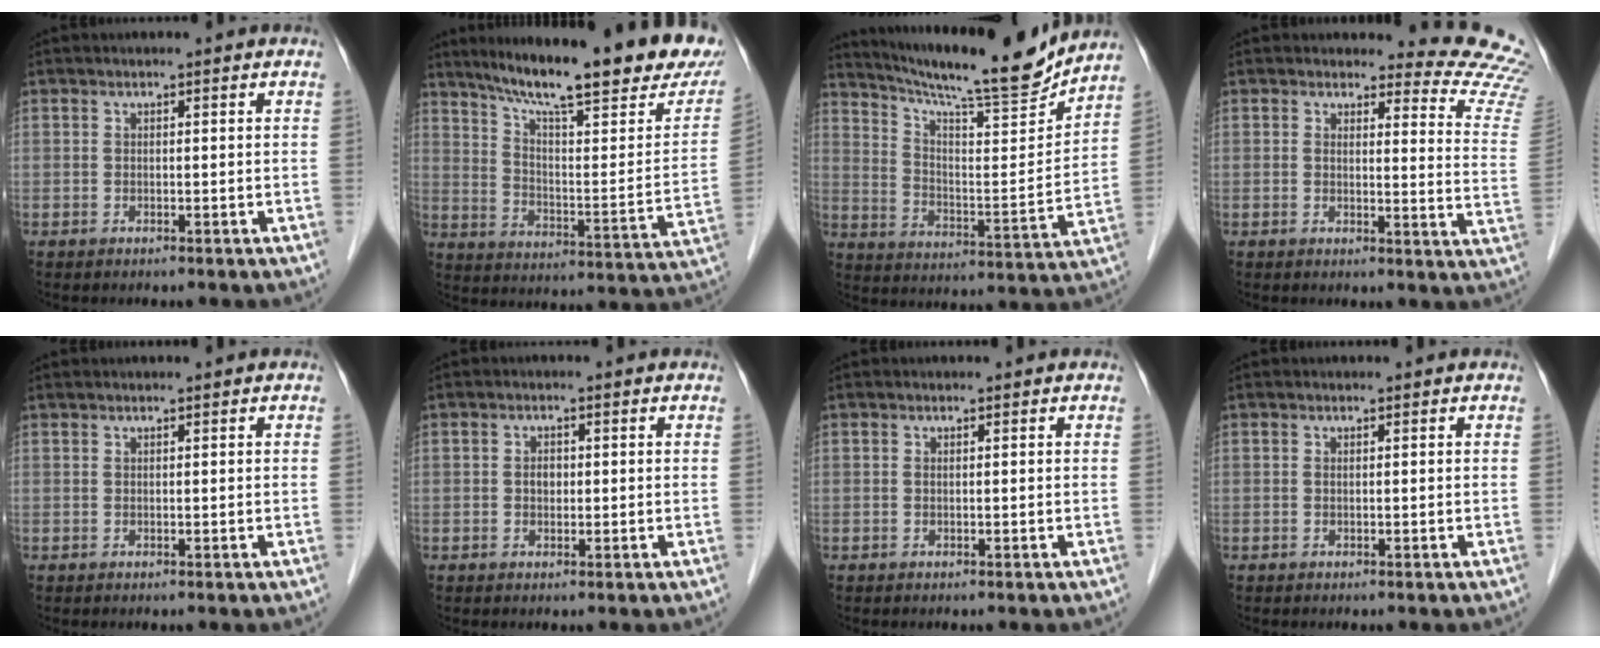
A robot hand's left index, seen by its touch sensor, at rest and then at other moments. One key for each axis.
{"total": 26.2, "fx": 20.2, "fy": 3.1, "fz": 16.4, "tx": -0.249, "ty": -0.027, "tz": 0.277}
{"total": 18.9, "fx": 17.4, "fy": 0.4, "fz": 7.4, "tx": -0.134, "ty": -0.033, "tz": 0.263}
{"total": 12.0, "fx": 11.9, "fy": 1.7, "fz": 1.0, "tx": 0.024, "ty": -0.118, "tz": 0.085}
{"total": 0.6, "fx": 0.6, "fy": 0.0, "fz": 0.1, "tx": -0.007, "ty": 0.011, "tz": 0.013}
{"total": 1.4, "fx": 0.0, "fy": 1.0, "fz": 0.9, "tx": -0.016, "ty": 0.002, "tz": 0.000}
{"total": 0.0}
{"total": 0.0}